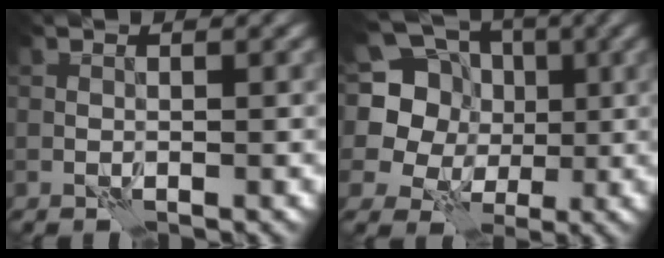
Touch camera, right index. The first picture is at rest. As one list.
[{"total": 13.3, "force": [4.0, 11.5, 5.5], "torque": [-0.134, 0.035, 0.049]}]